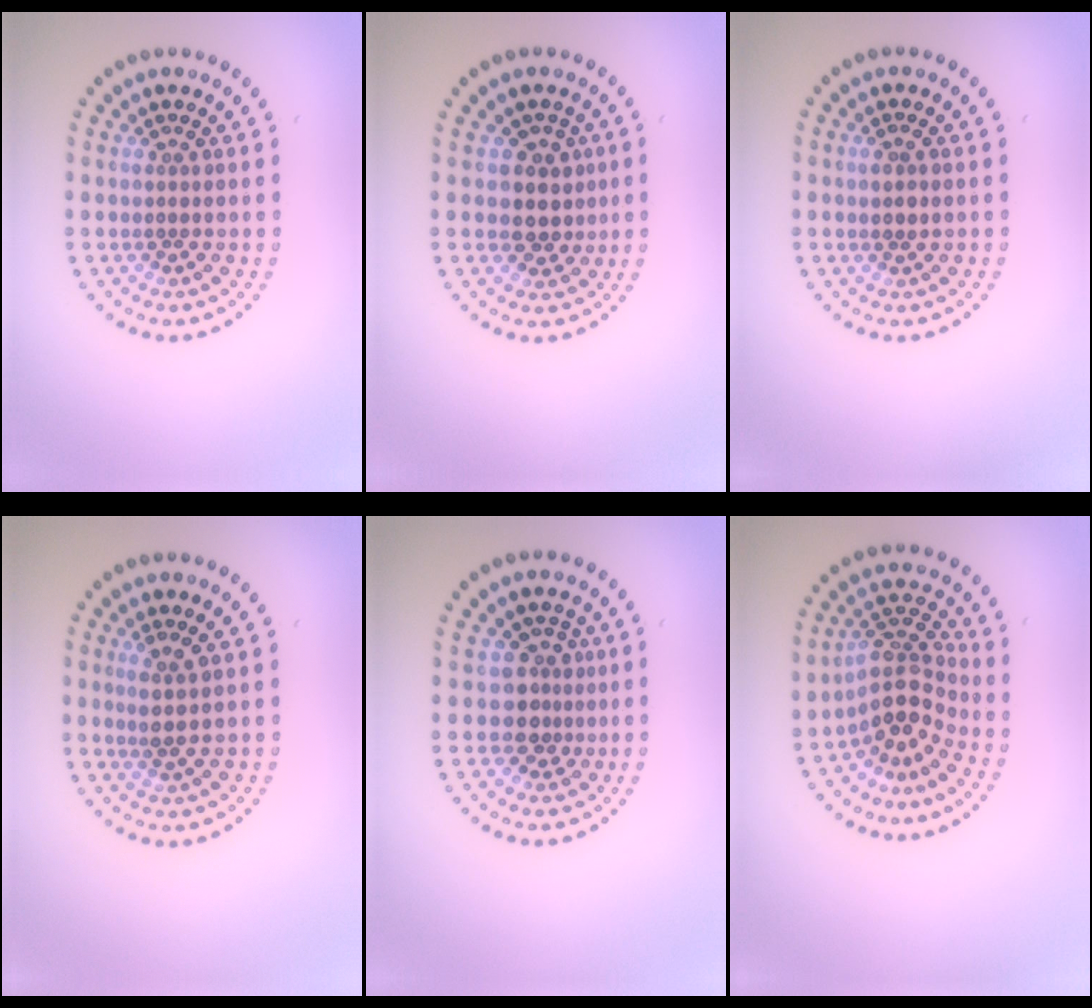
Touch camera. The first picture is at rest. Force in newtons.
{"total": 2.6, "press": 2.2, "slide": 1.4}
{"total": 0.9, "press": 0.8, "slide": 0.4}
{"total": 1.9, "press": 1.5, "slide": 1.2}
{"total": 2.5, "press": 1.9, "slide": 1.6}
{"total": 4.0, "press": 3.1, "slide": 2.6}